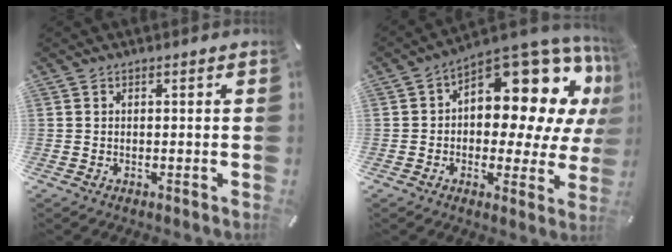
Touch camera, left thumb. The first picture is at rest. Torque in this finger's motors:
{"motor_torque": [2.44, 2.56, 1.37, -1.10, 0.49]}